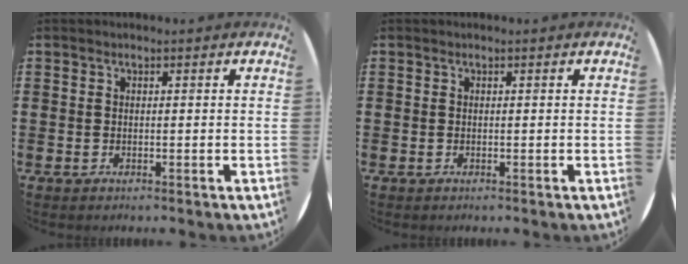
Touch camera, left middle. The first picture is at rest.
{"total": 0.0}